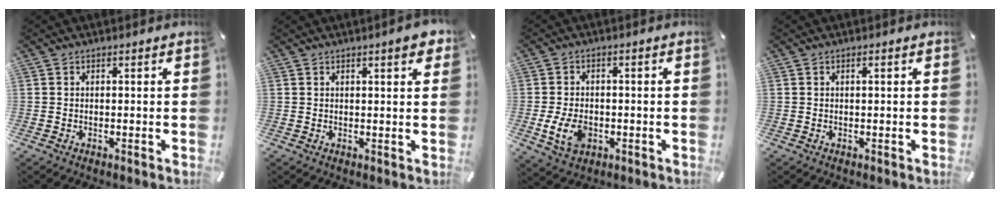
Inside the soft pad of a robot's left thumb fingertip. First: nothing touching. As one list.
[{"total": 3.8, "force": [1.9, 0.8, 3.2], "torque": [-0.049, -0.003, 0.029]}, {"total": 7.3, "force": [-1.7, 5.1, 4.8], "torque": [-0.103, 0.000, -0.033]}, {"total": 0.9, "force": [0.3, 0.2, 0.8], "torque": [-0.016, 0.002, 0.004]}]